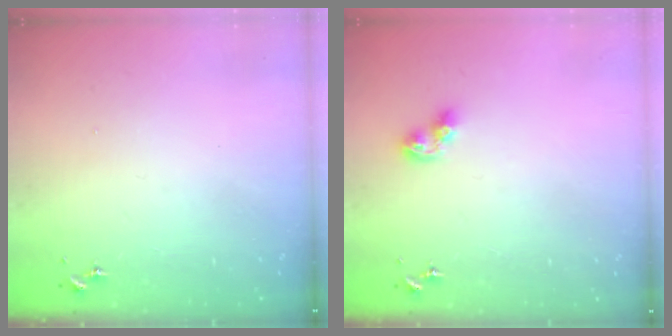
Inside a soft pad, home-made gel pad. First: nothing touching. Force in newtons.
{"total": 6.6, "press": 6.6, "slide": 0.6}